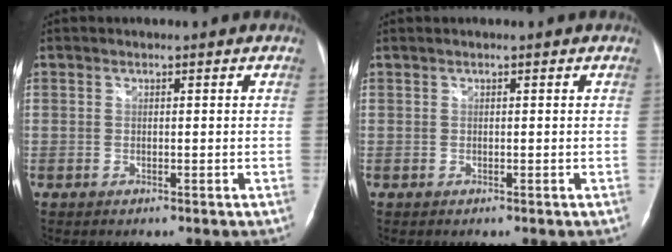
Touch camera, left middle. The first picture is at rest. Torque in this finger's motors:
{"motor_torque": [-0.22, -0.39, -0.09, -0.01]}